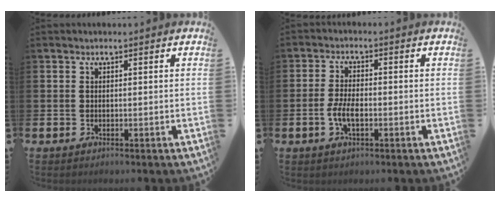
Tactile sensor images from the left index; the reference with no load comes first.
{"total": 3.8, "force": [-0.9, 1.7, 3.2], "torque": [-0.062, 0.002, -0.019]}